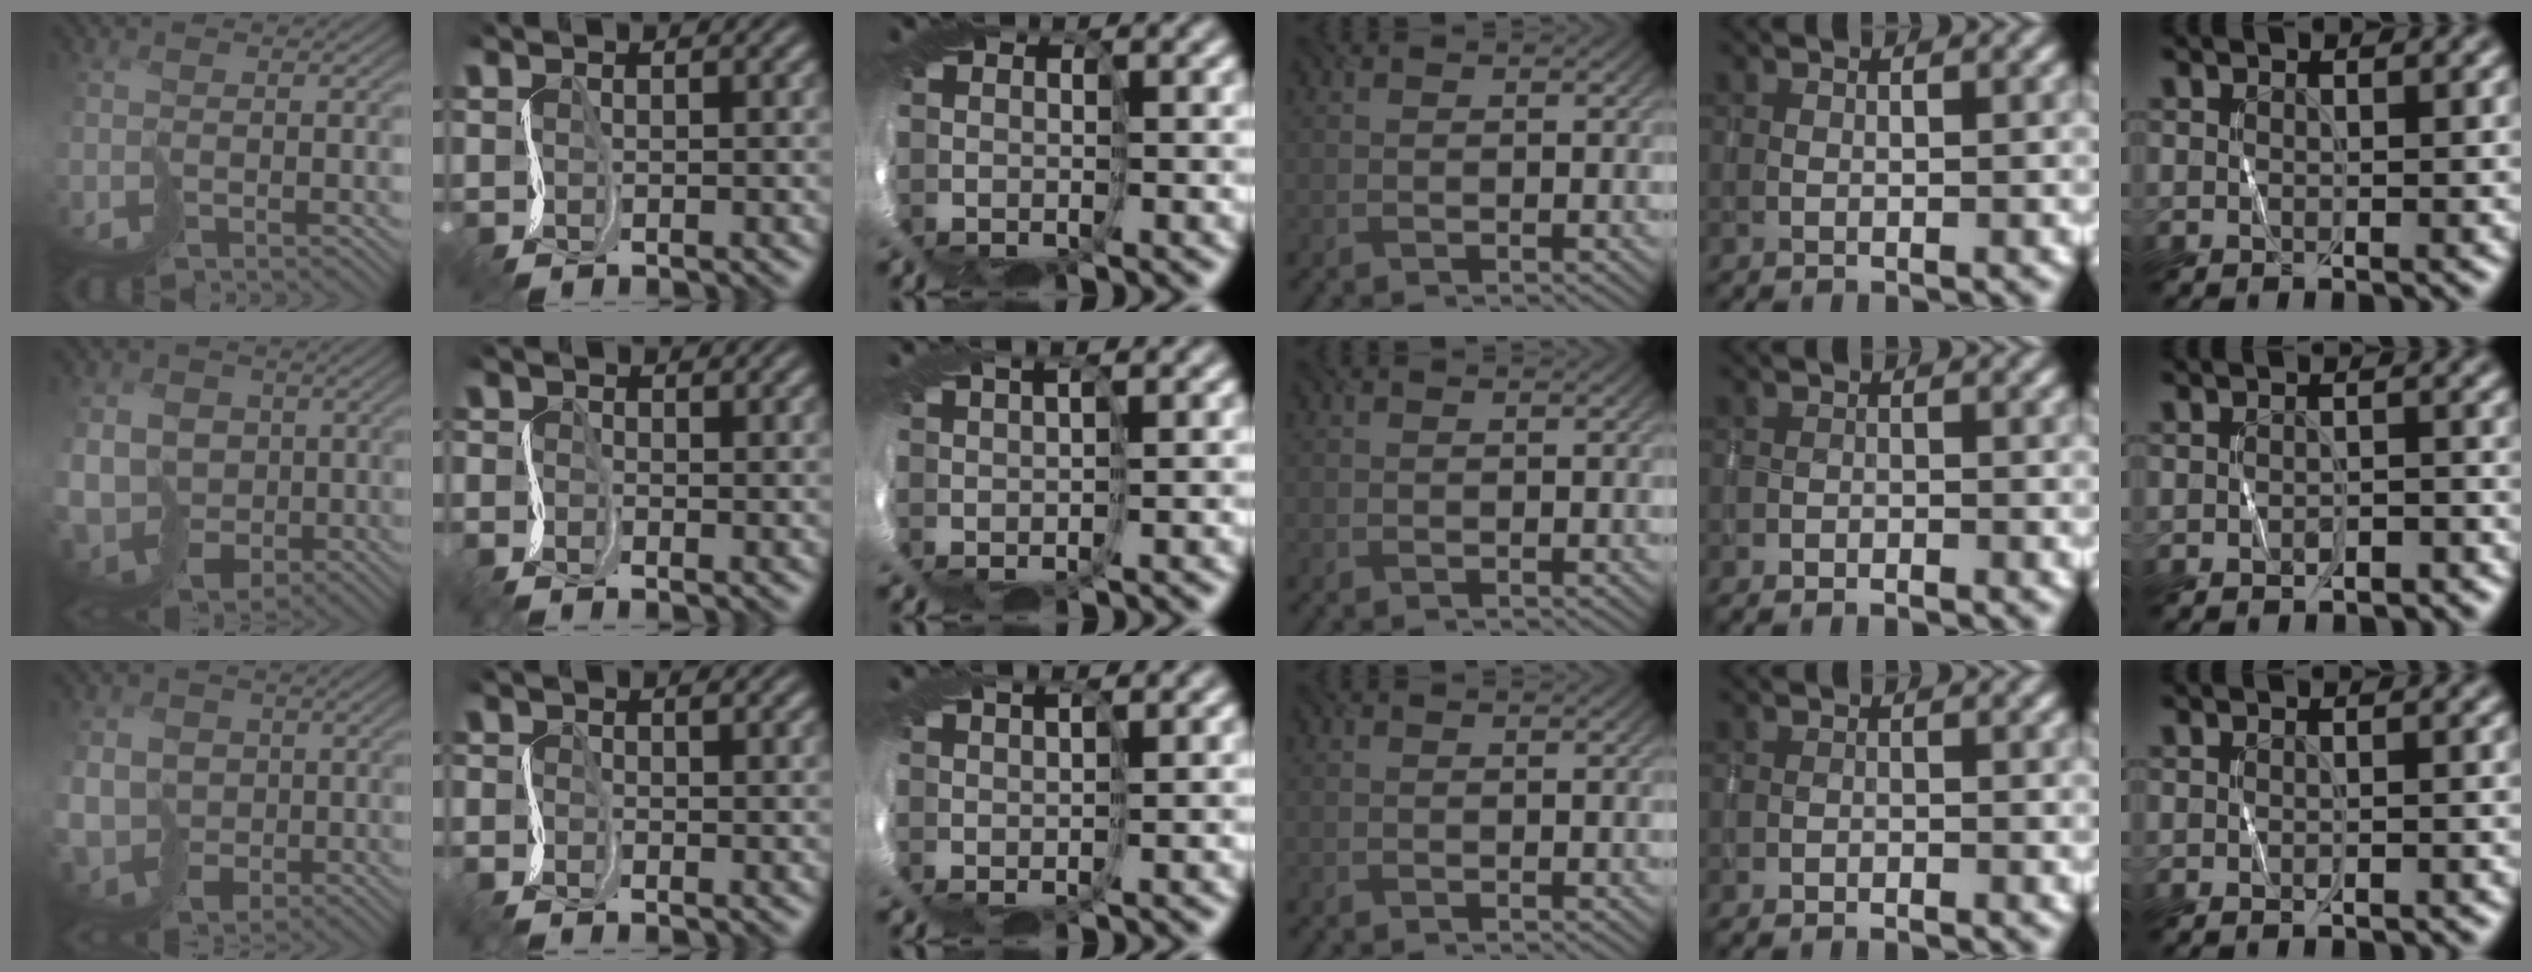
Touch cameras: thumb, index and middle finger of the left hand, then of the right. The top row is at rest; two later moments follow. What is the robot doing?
{"motion": "cut", "object": "wrapping paper"}